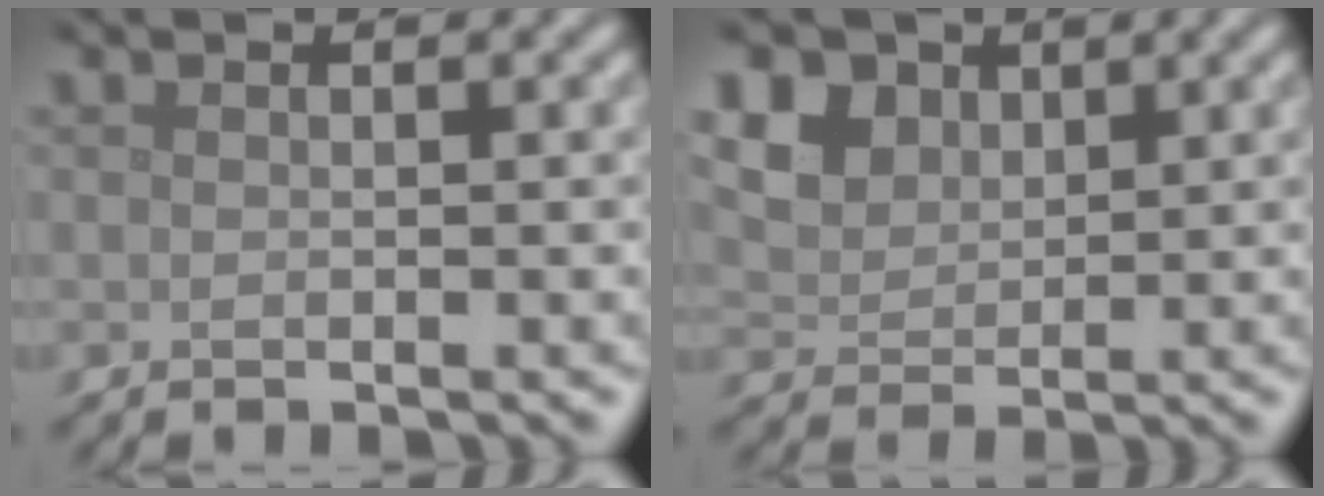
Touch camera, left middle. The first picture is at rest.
{"total": 7.5, "force": [3.9, 5.4, 3.4], "torque": [-0.111, 0.019, 0.070]}